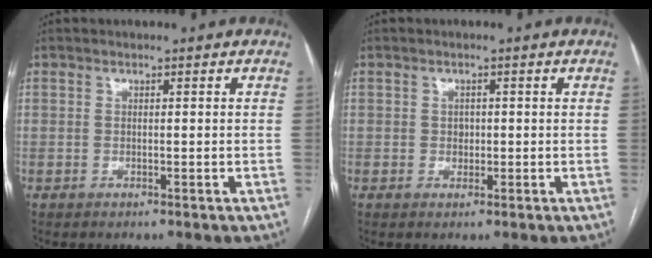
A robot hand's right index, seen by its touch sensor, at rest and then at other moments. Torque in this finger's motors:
{"motor_torque": [0.53, 0.29, -0.01, 0.02]}